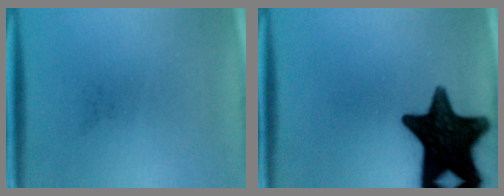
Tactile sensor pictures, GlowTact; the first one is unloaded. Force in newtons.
{"total": 17.8}